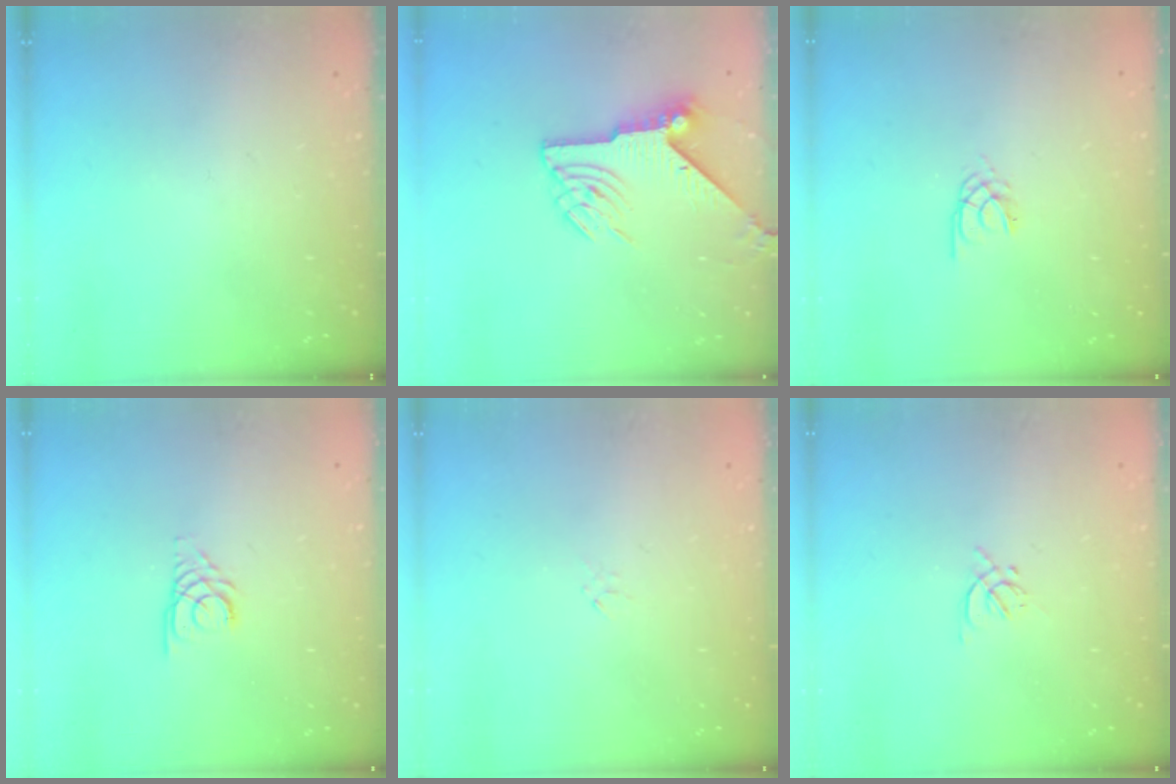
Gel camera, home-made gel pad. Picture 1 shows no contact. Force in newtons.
{"total": 8.4, "press": 8.3, "slide": 0.9}
{"total": 1.9, "press": 1.9, "slide": 0.3}
{"total": 2.7, "press": 2.7, "slide": 0.3}
{"total": 0.0}
{"total": 1.6, "press": 1.6, "slide": 0.5}